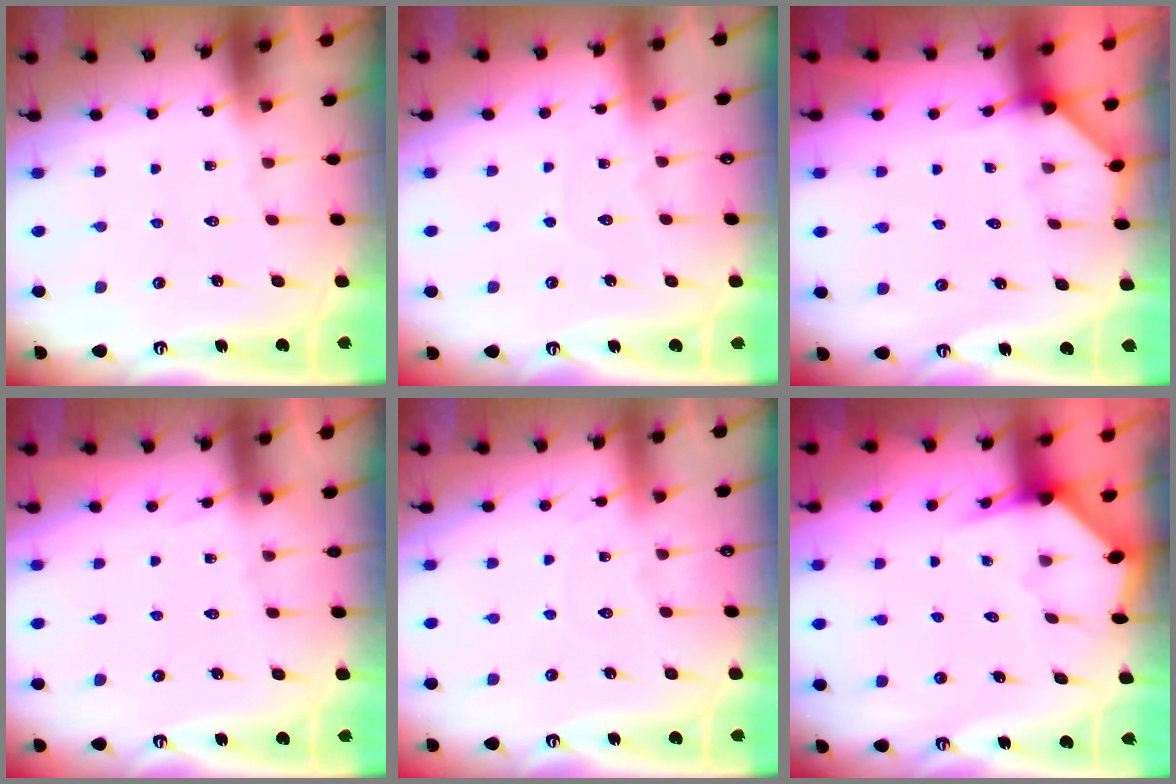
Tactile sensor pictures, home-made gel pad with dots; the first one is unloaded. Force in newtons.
{"total": 2.8, "press": 2.8, "slide": 0.3}
{"total": 2.5, "press": 2.5, "slide": 0.4}
{"total": 2.5, "press": 2.4, "slide": 0.4}
{"total": 2.8, "press": 2.8, "slide": 0.4}
{"total": 3.3, "press": 3.2, "slide": 0.3}